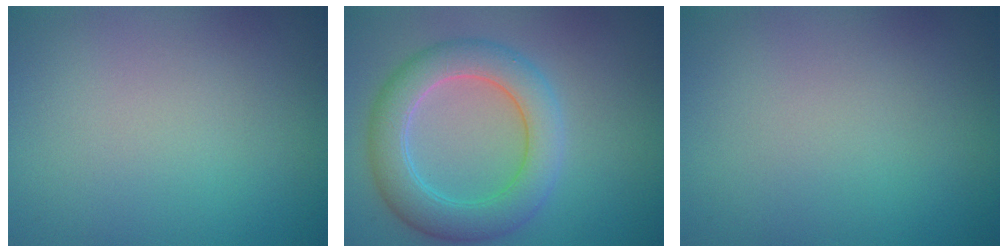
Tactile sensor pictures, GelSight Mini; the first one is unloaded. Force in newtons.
{"total": 5.7, "press": 5.7, "slide": 0.3}
{"total": 0.0}